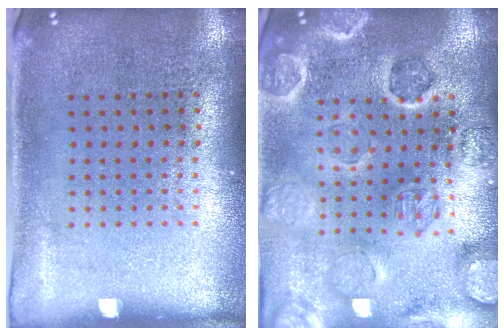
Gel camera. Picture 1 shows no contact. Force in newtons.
{"total": 2.7, "press": 2.7, "slide": 0.2}